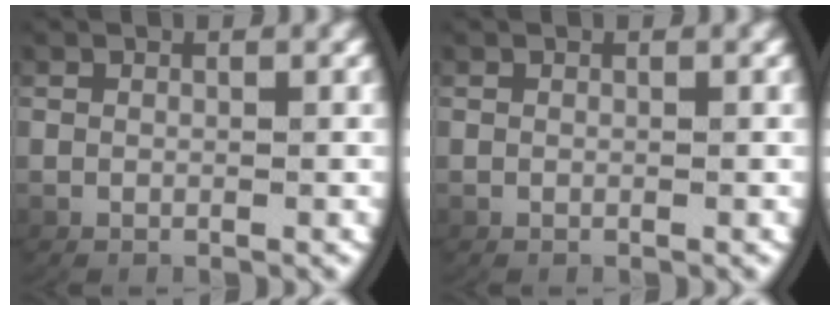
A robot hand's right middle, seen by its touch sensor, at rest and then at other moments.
{"total": 0.0}